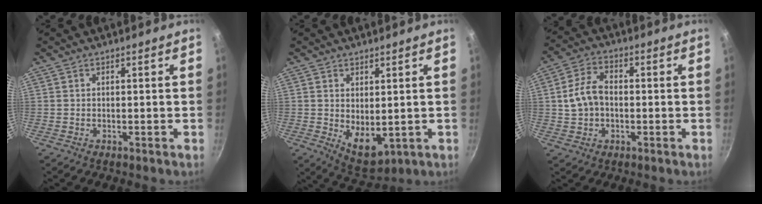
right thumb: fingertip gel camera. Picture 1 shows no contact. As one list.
[{"total": 6.9, "force": [0.6, 4.2, 5.5], "torque": [-0.070, -0.022, 0.027]}, {"total": 7.9, "force": [-0.1, 5.6, 5.5], "torque": [-0.090, 0.023, -0.007]}]